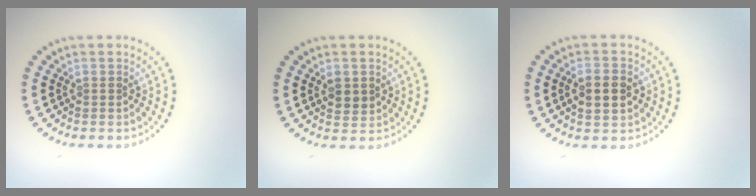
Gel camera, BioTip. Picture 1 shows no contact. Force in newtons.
{"total": 1.8, "press": 1.8, "slide": 0.4}
{"total": 2.9, "press": 2.9, "slide": 0.1}